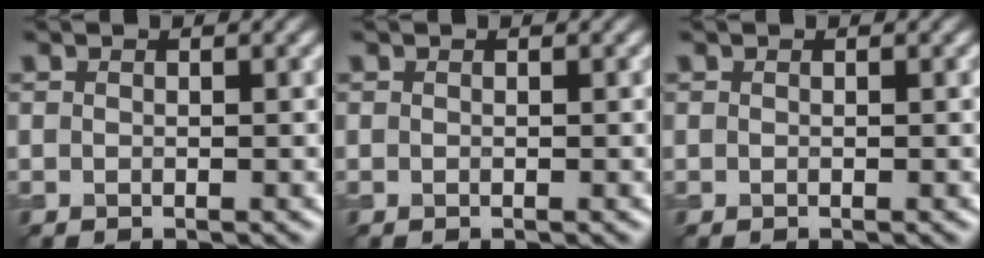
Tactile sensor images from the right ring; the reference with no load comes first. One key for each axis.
{"total": 0.0}
{"total": 0.0}